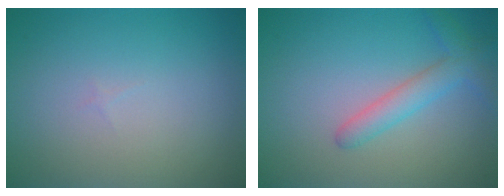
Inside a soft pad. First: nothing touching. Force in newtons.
{"total": 2.8, "press": 2.7, "slide": 0.2}